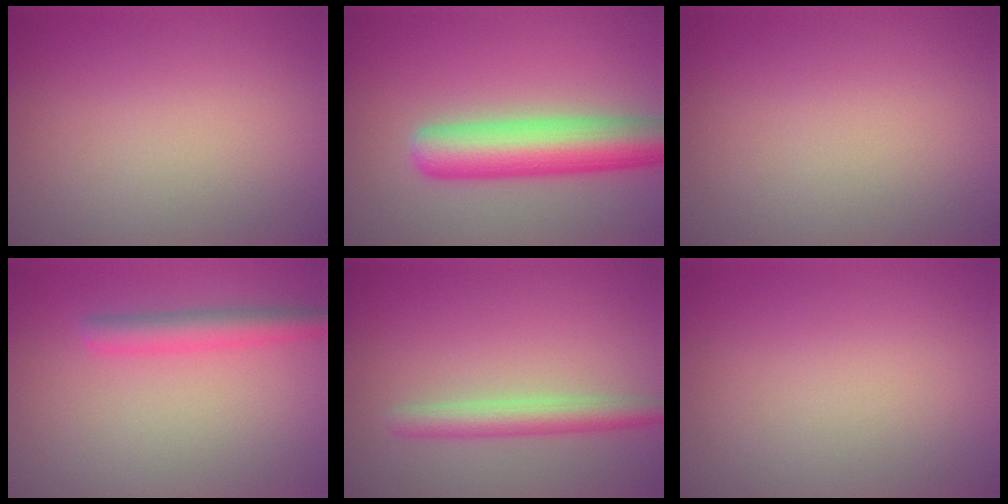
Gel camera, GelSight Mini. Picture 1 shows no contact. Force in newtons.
{"total": 7.8, "press": 7.8, "slide": 0.3}
{"total": 0.0}
{"total": 2.9, "press": 2.9, "slide": 0.2}
{"total": 3.0, "press": 3.0, "slide": 0.1}
{"total": 0.0}